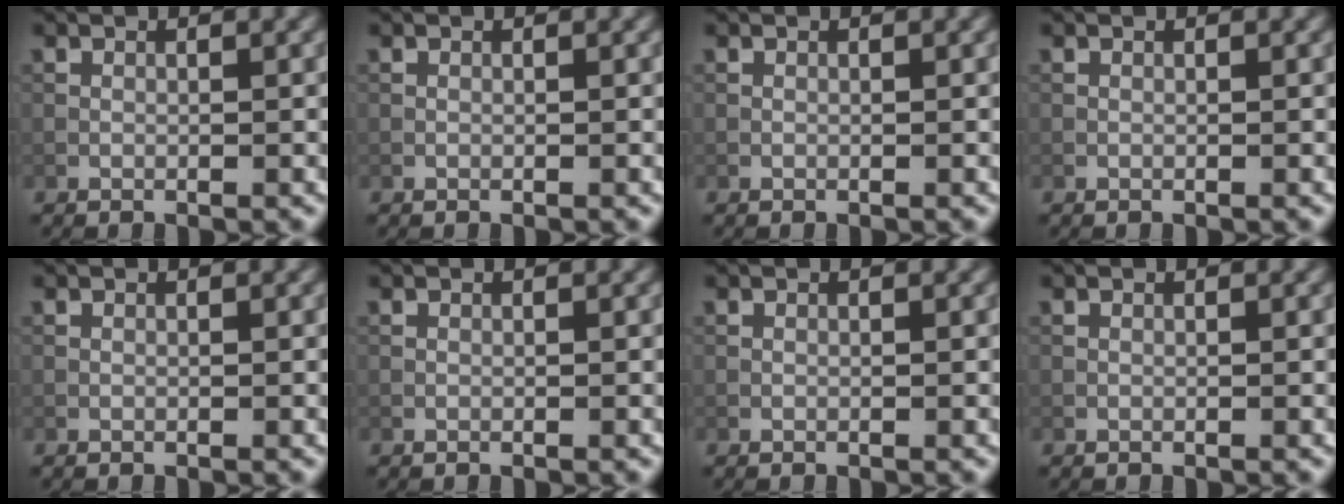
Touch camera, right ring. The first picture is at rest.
{"total": 0.0}
{"total": 0.0}
{"total": 0.0}
{"total": 0.0}
{"total": 0.0}
{"total": 0.0}
{"total": 0.0}